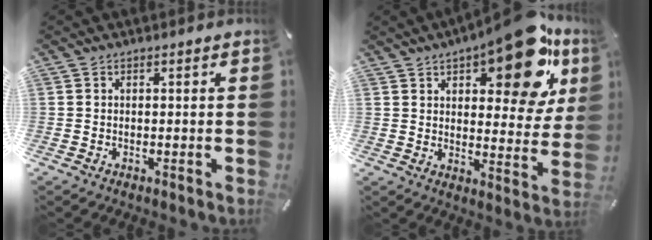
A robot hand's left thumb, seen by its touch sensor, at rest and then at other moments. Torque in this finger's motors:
{"motor_torque": [2.49, 2.52, 1.44, -1.33, 0.16]}